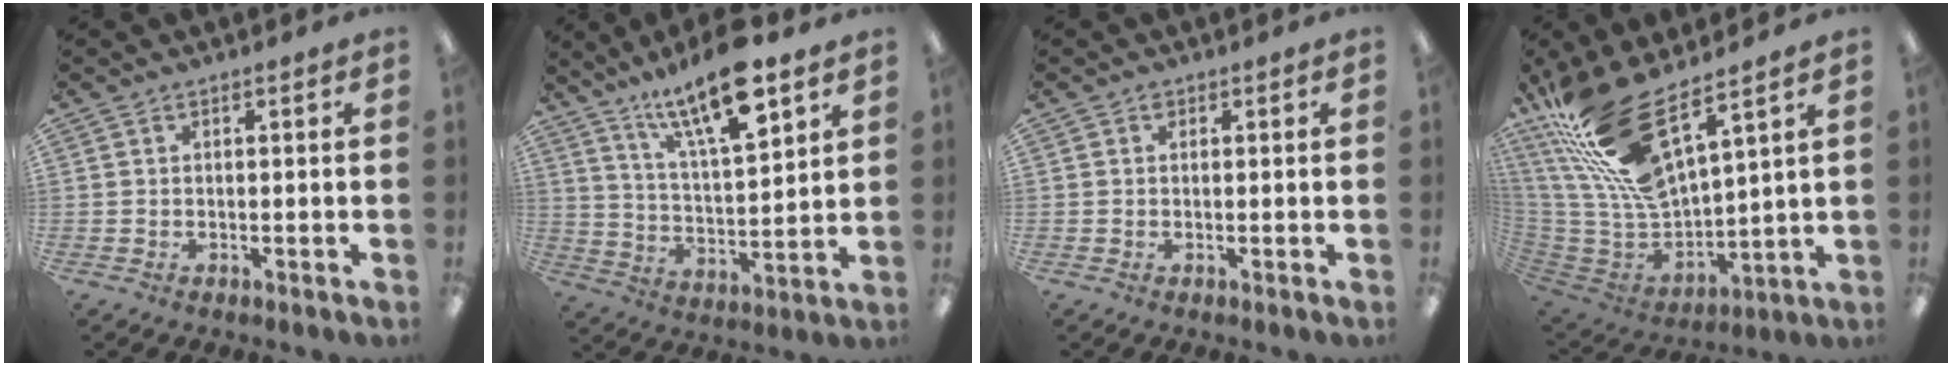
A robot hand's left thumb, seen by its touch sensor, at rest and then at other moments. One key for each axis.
{"total": 16.3, "fx": 11.4, "fy": 4.5, "fz": 10.7, "tx": -0.183, "ty": -0.060, "tz": 0.189}
{"total": 0.7, "fx": 0.4, "fy": 0.5, "fz": 0.3, "tx": -0.007, "ty": 0.002, "tz": 0.008}
{"total": 21.5, "fx": 14.7, "fy": 7.1, "fz": 14.0, "tx": -0.308, "ty": -0.100, "tz": 0.260}